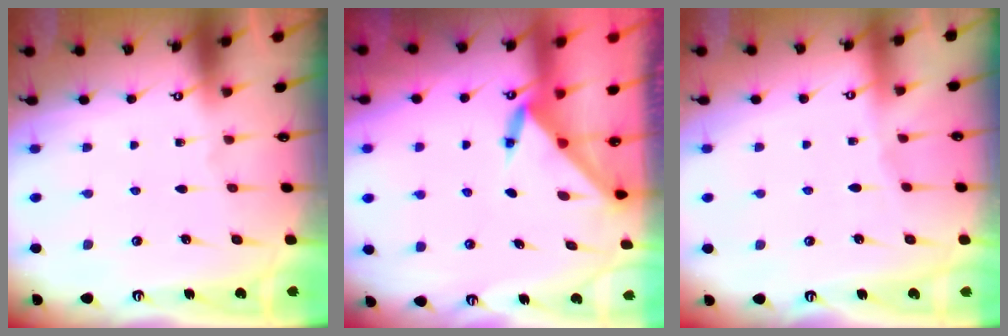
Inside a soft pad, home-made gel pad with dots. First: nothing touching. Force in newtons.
{"total": 3.5, "press": 3.5, "slide": 0.3}
{"total": 2.4, "press": 2.4, "slide": 0.4}